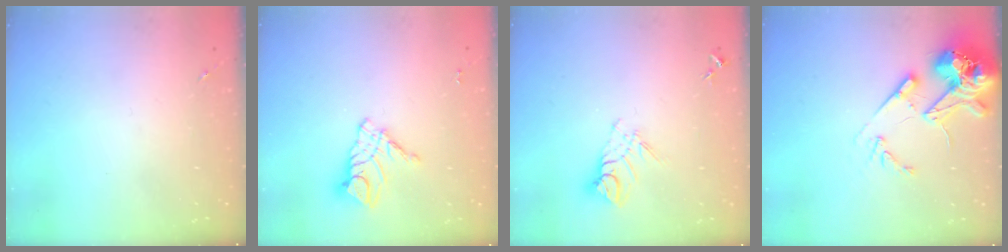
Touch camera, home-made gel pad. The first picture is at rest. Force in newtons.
{"total": 10.8, "press": 10.7, "slide": 0.7}
{"total": 8.8, "press": 8.7, "slide": 0.7}
{"total": 18.0, "press": 17.8, "slide": 2.8}